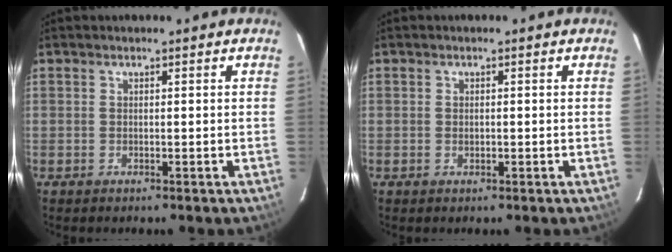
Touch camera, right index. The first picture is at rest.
{"total": 0.9, "force": [-0.1, 0.5, 0.8], "torque": [-0.014, 0.001, -0.002]}